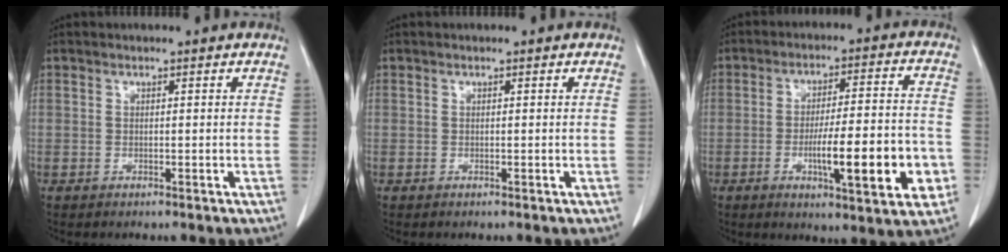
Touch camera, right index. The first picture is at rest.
{"total": 0.0}
{"total": 14.1, "force": [-4.2, 2.1, 13.3], "torque": [-0.200, 0.001, -0.060]}